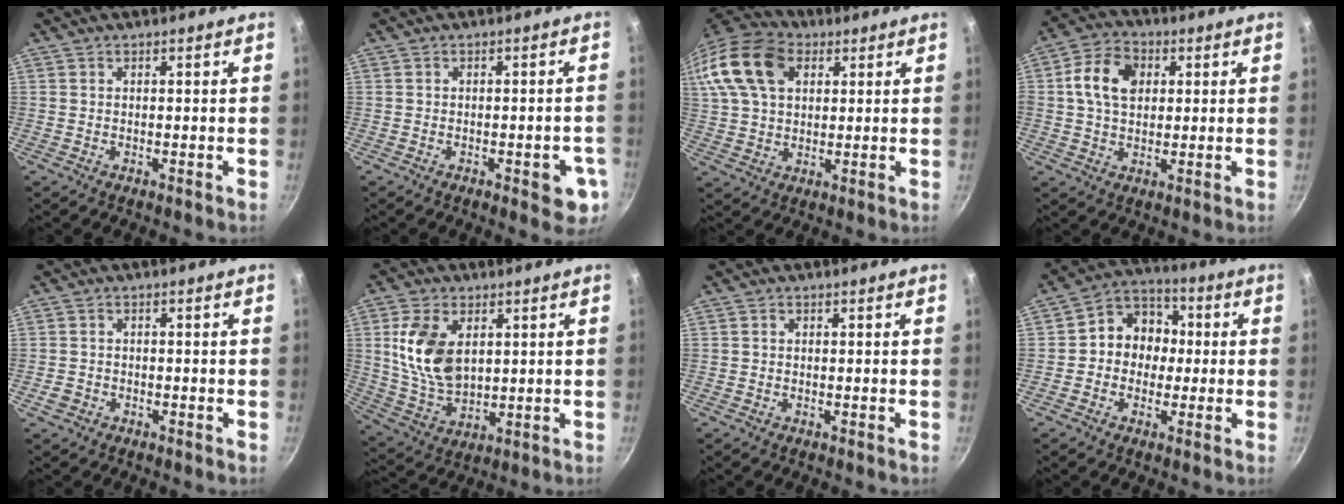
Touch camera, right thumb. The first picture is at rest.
{"total": 6.5, "force": [-2.2, 2.7, 5.5], "torque": [-0.048, 0.006, -0.025]}
{"total": 22.0, "force": [8.1, 14.9, 13.9], "torque": [-0.307, 0.029, 0.139]}
{"total": 9.9, "force": [2.1, 7.2, 6.5], "torque": [-0.102, 0.010, 0.024]}
{"total": 2.2, "force": [-1.1, 1.7, 0.9], "torque": [-0.016, 0.011, -0.017]}
{"total": 13.1, "force": [3.2, 8.3, 9.6], "torque": [-0.168, -0.023, 0.072]}
{"total": 0.5, "force": [0.1, 0.5, 0.2], "torque": [-0.001, 0.003, 0.001]}
{"total": 9.9, "force": [0.0, 8.7, 4.8], "torque": [-0.025, 0.029, -0.021]}